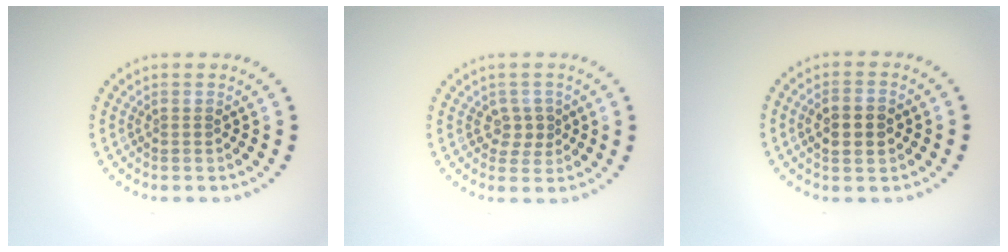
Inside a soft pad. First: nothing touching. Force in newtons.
{"total": 1.7, "press": 1.5, "slide": 0.8}
{"total": 2.9, "press": 2.9, "slide": 0.2}